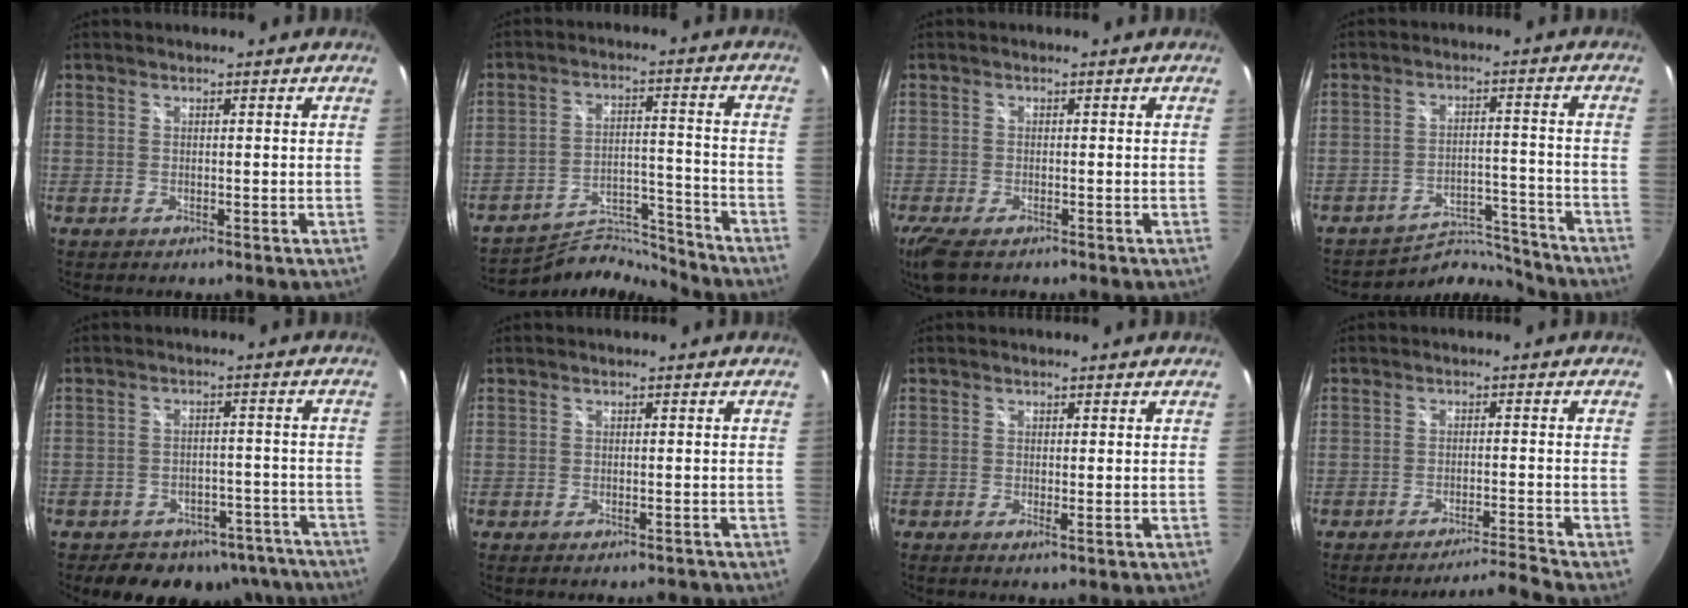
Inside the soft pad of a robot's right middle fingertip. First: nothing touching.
{"total": 10.7, "force": [-10.7, 0.6, -0.2], "torque": [-0.007, 0.021, -0.178]}
{"total": 5.7, "force": [-4.0, 2.0, 3.6], "torque": [-0.084, -0.025, -0.075]}
{"total": 8.6, "force": [-8.5, 1.5, -0.3], "torque": [-0.008, 0.019, -0.130]}
{"total": 16.7, "force": [-13.4, 8.5, 5.2], "torque": [-0.105, 0.026, -0.146]}
{"total": 2.2, "force": [-2.1, 0.7, 0.4], "torque": [-0.004, -0.007, -0.021]}
{"total": 0.9, "force": [-0.3, -0.1, 0.9], "torque": [-0.015, -0.004, -0.007]}
{"total": 5.2, "force": [-4.5, -2.6, 0.2], "torque": [-0.015, 0.010, -0.076]}